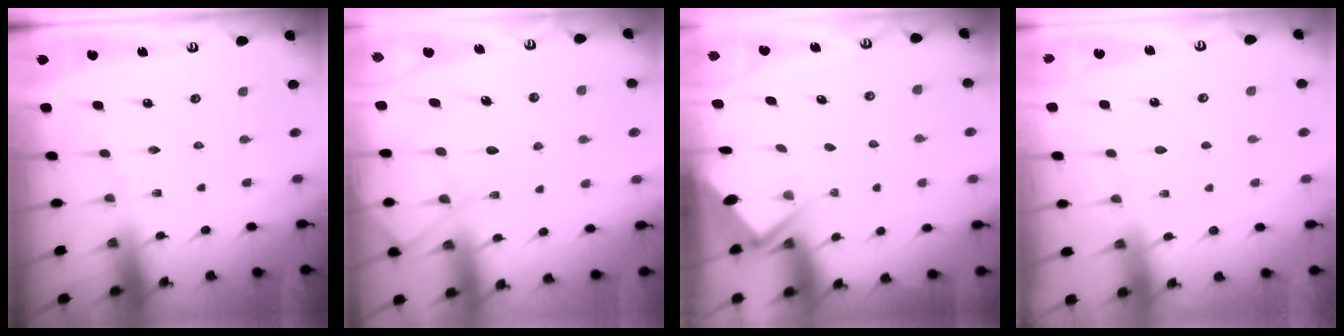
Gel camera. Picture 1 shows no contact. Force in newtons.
{"total": 13.1, "press": 13.0, "slide": 1.3}
{"total": 3.0, "press": 2.9, "slide": 0.4}
{"total": 3.3, "press": 3.2, "slide": 0.3}